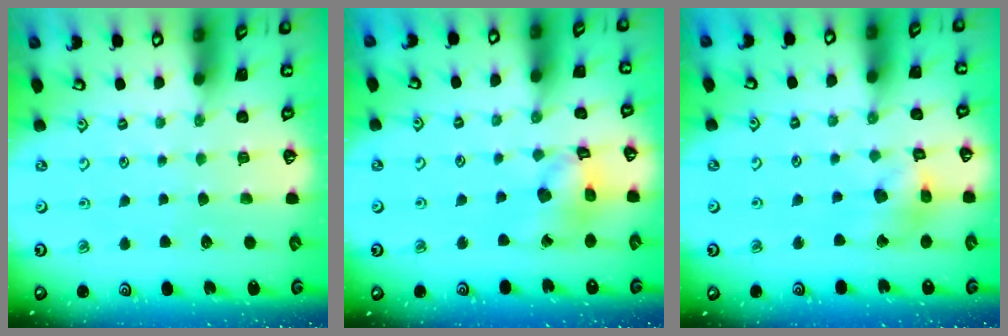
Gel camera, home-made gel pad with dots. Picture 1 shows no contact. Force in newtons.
{"total": 12.2, "press": 12.1, "slide": 1.5}
{"total": 11.9, "press": 11.8, "slide": 1.5}